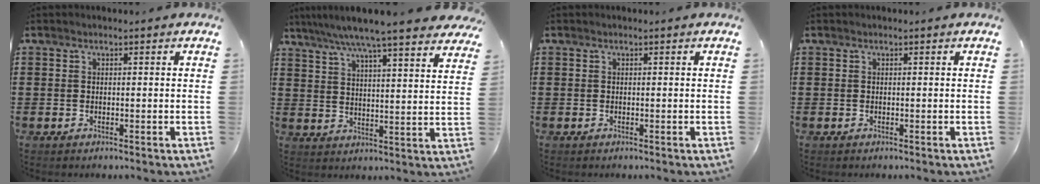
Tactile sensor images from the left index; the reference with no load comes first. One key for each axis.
{"total": 7.2, "fx": 6.2, "fy": -0.4, "fz": 3.7, "tx": -0.094, "ty": -0.032, "tz": 0.104}
{"total": 0.0}
{"total": 0.0}